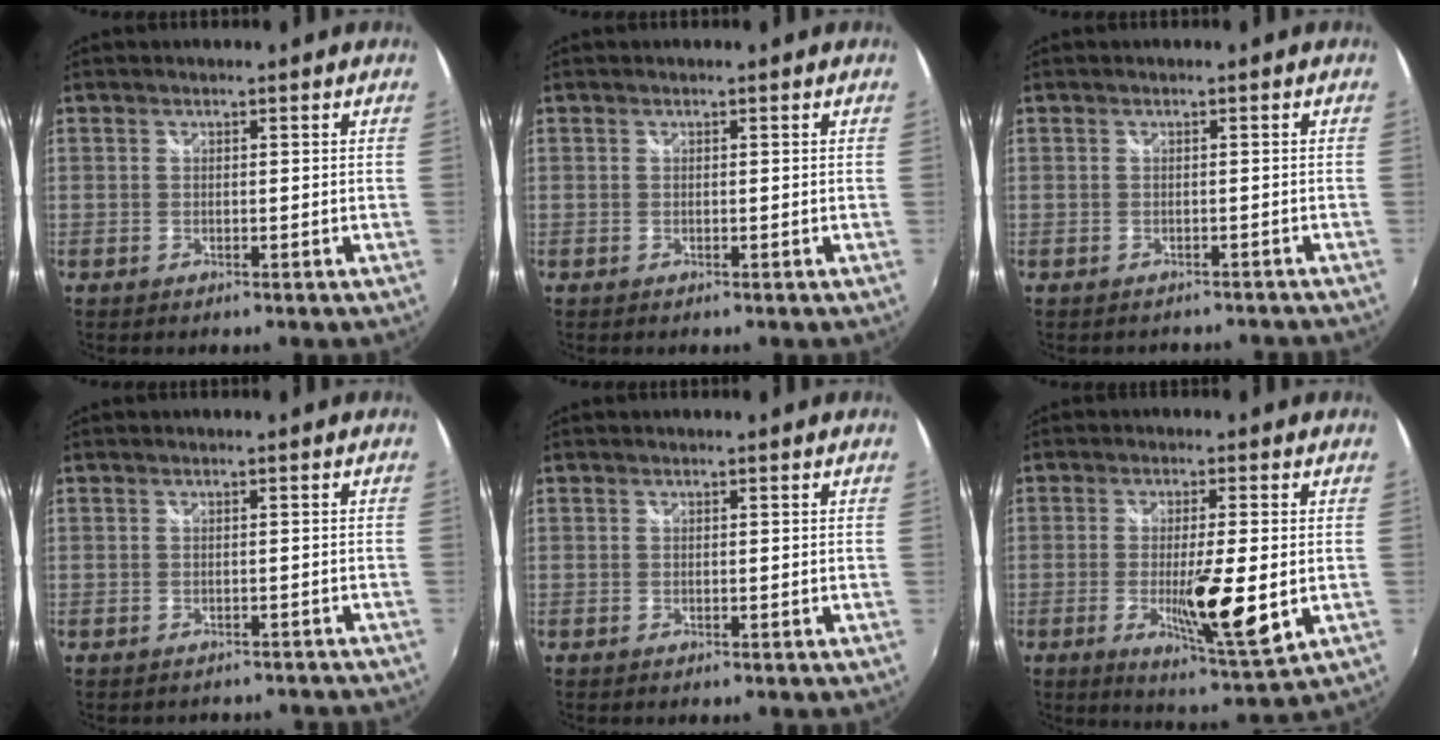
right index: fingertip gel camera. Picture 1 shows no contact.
{"total": 0.0}
{"total": 5.5, "force": [-5.0, 1.6, 1.7], "torque": [-0.030, -0.017, -0.059]}
{"total": 6.4, "force": [-5.8, 1.9, 1.8], "torque": [-0.032, -0.015, -0.066]}
{"total": 0.0}
{"total": 10.8, "force": [-1.9, 1.9, 10.5], "torque": [-0.177, -0.025, -0.029]}